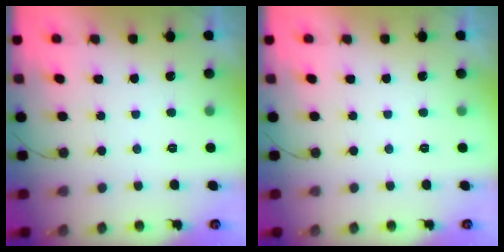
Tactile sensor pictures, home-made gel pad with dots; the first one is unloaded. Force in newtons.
{"total": 0.0}